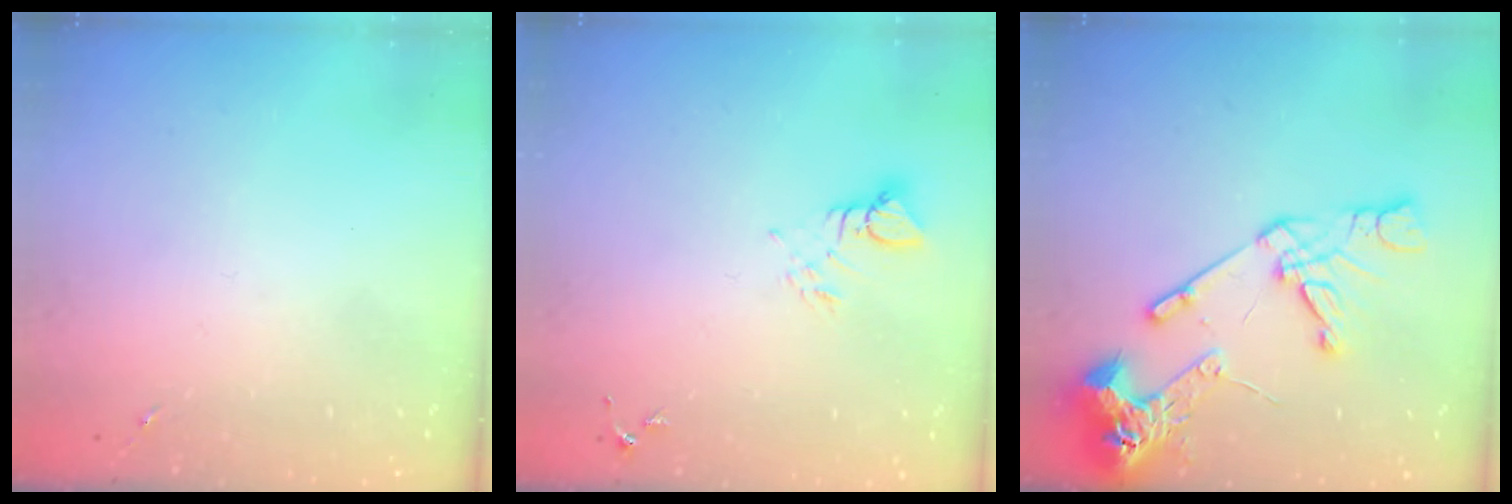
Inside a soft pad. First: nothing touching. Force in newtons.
{"total": 3.8, "press": 3.8, "slide": 0.3}
{"total": 19.7, "press": 19.5, "slide": 2.6}